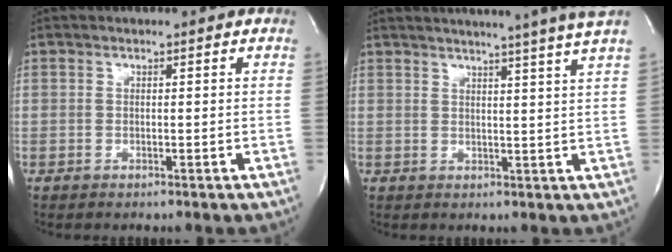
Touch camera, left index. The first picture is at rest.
{"total": 14.1, "force": [12.1, -1.8, 7.1], "torque": [-0.112, -0.027, 0.138]}